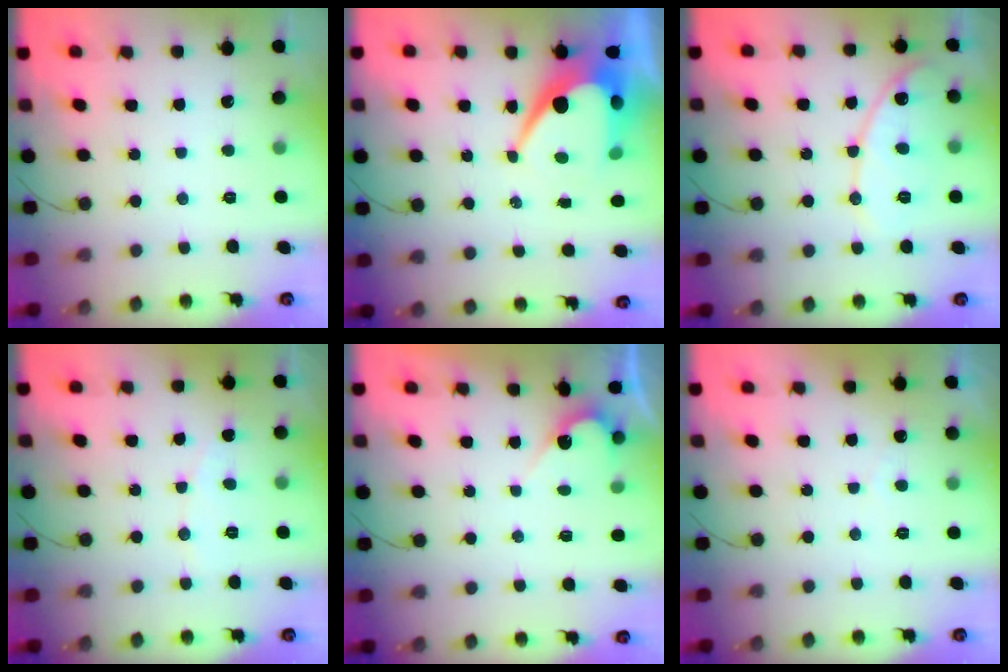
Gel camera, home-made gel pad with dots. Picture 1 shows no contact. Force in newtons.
{"total": 10.9, "press": 10.9, "slide": 0.9}
{"total": 11.3, "press": 11.3, "slide": 0.9}
{"total": 2.8, "press": 2.8, "slide": 0.3}
{"total": 3.7, "press": 3.7, "slide": 0.2}
{"total": 1.8, "press": 1.8, "slide": 0.1}